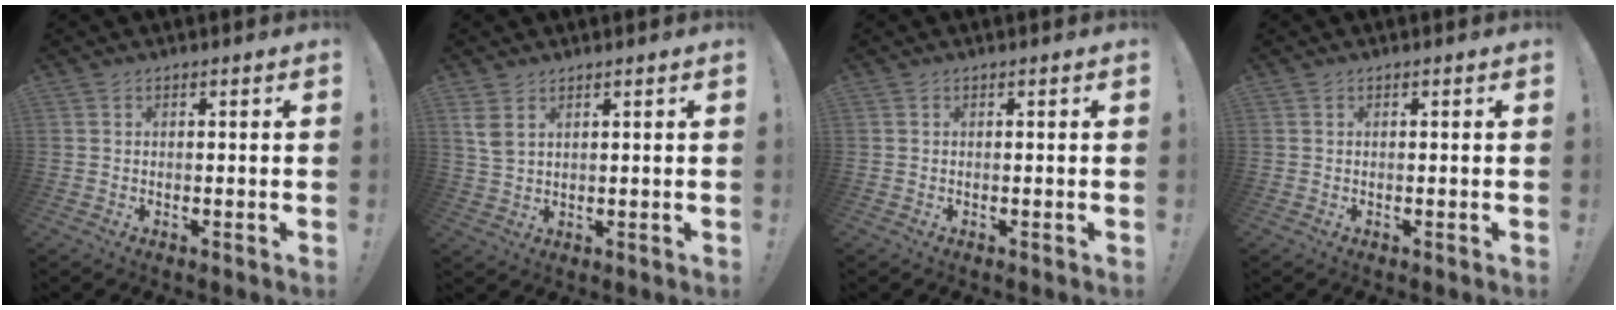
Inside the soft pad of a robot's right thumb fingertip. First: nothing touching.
{"total": 4.7, "force": [2.6, 2.4, 3.1], "torque": [-0.058, -0.014, 0.047]}
{"total": 0.0}
{"total": 0.0}